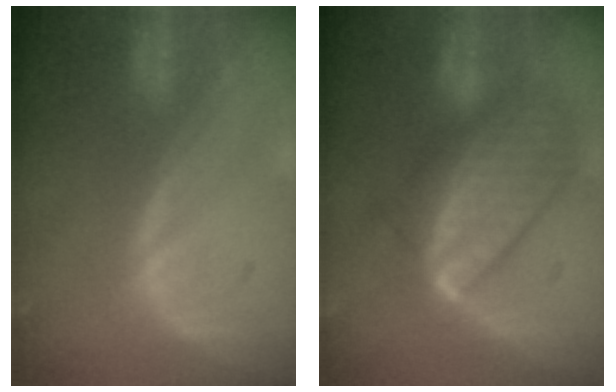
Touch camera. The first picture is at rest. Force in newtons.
{"total": 10.1, "press": 10.1, "slide": 0.9}